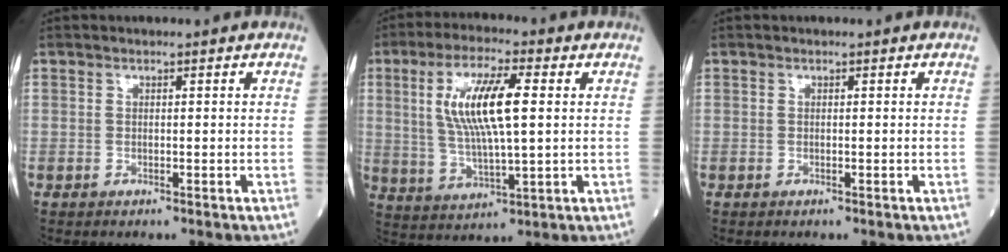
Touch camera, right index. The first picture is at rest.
{"total": 11.8, "force": [2.4, 2.4, 11.3], "torque": [-0.228, 0.005, 0.047]}
{"total": 0.0}